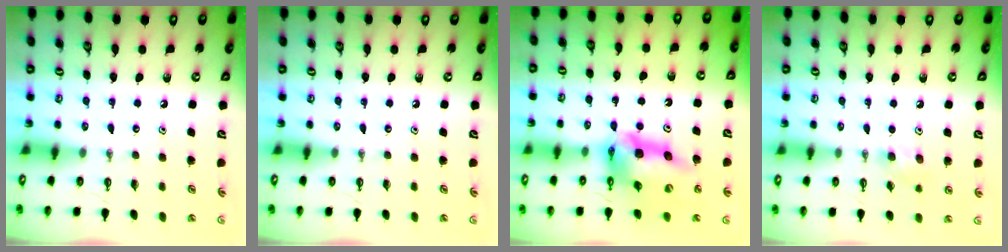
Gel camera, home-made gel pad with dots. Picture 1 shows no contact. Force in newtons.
{"total": 0.0}
{"total": 15.7, "press": 15.6, "slide": 1.4}
{"total": 6.8, "press": 6.4, "slide": 2.5}